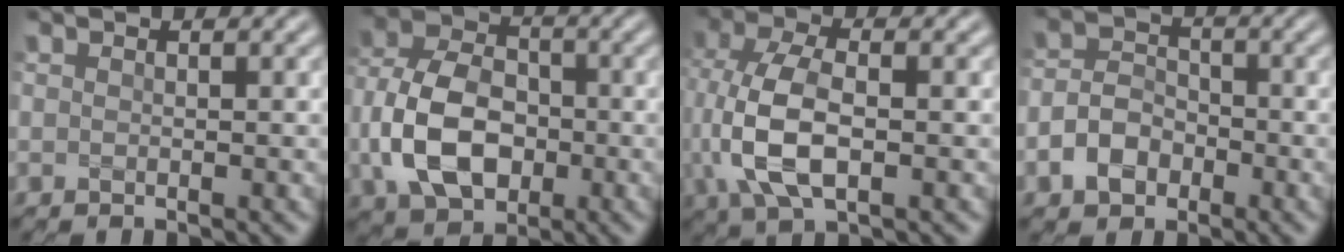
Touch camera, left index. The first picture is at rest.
{"total": 8.7, "force": [-1.8, 6.0, 5.9], "torque": [-0.127, 0.002, -0.044]}
{"total": 7.7, "force": [-0.6, 4.0, 6.6], "torque": [-0.150, 0.004, -0.016]}
{"total": 3.6, "force": [-1.6, 2.7, 1.8], "torque": [-0.035, 0.004, -0.036]}